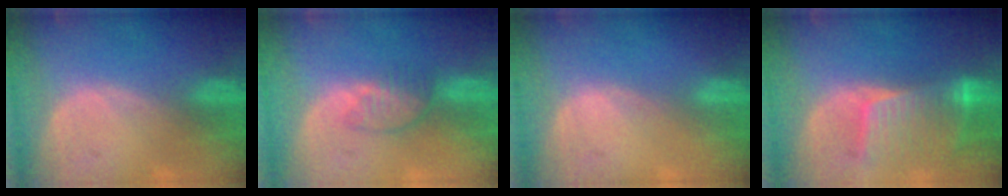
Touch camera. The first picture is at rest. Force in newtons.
{"total": 3.8, "press": 3.3, "slide": 1.8}
{"total": 0.0}
{"total": 8.3, "press": 7.8, "slide": 2.9}